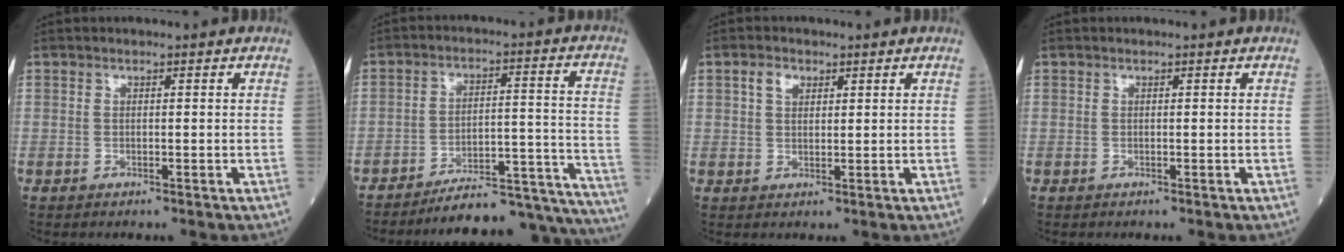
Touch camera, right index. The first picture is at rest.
{"total": 20.9, "force": [-20.4, 1.0, 4.6], "torque": [-0.008, 0.030, -0.272]}
{"total": 2.7, "force": [1.3, 1.7, 1.6], "torque": [-0.032, 0.007, 0.025]}
{"total": 0.0}